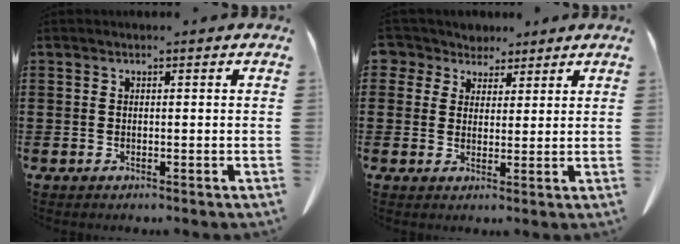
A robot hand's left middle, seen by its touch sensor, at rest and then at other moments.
{"total": 4.0, "force": [3.0, 2.6, 0.2], "torque": [-0.025, -0.001, 0.055]}